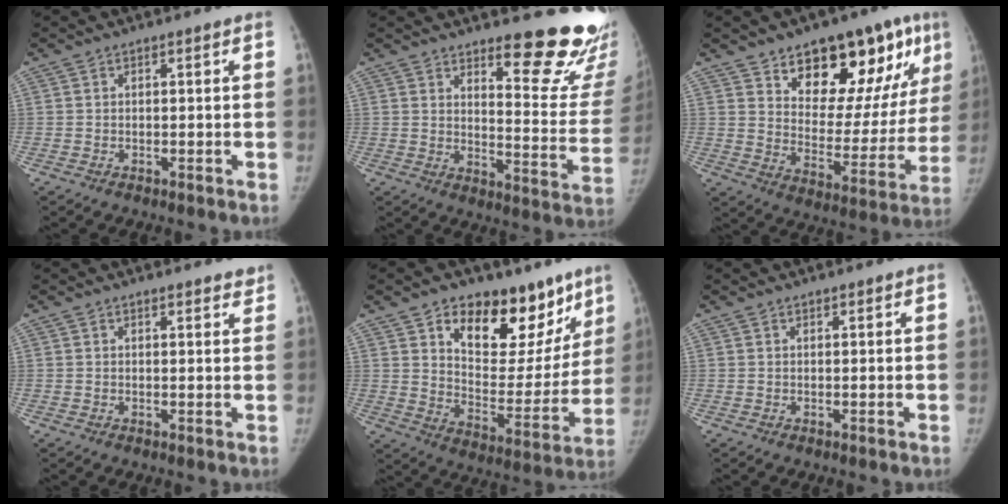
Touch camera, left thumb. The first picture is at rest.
{"total": 18.4, "force": [14.2, 4.6, 10.9], "torque": [-0.097, -0.137, 0.175]}
{"total": 22.2, "force": [12.4, 10.9, 14.9], "torque": [-0.145, -0.054, 0.187]}
{"total": 2.9, "force": [2.6, 0.8, 0.9], "torque": [0.004, -0.010, 0.027]}
{"total": 21.5, "force": [13.0, 12.0, 12.4], "torque": [-0.107, -0.068, 0.198]}
{"total": 0.5, "force": [0.5, 0.2, 0.2], "torque": [-0.006, -0.003, 0.008]}